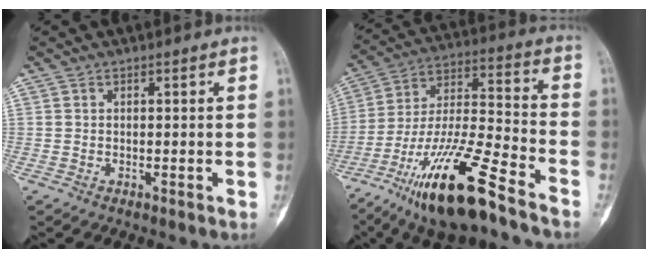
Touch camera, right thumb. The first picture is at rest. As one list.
[{"total": 20.8, "force": [-13.4, 4.0, 15.4], "torque": [-0.313, 0.059, -0.240]}]